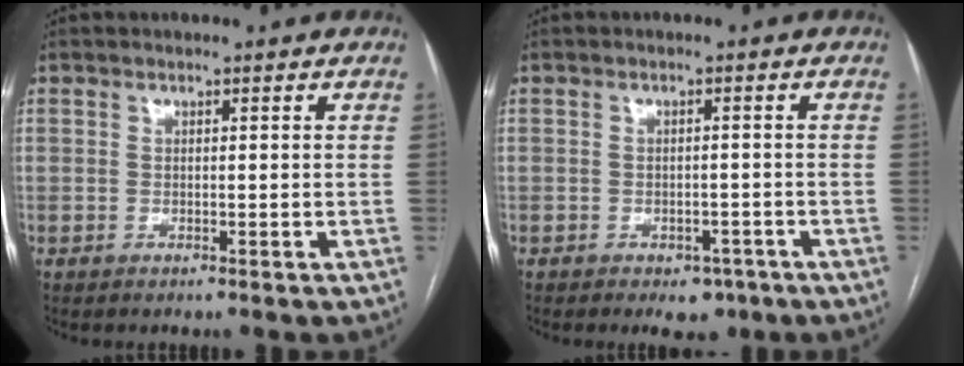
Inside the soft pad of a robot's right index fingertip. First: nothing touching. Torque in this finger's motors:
{"motor_torque": [0.48, -0.25, 0.15, 0.04]}